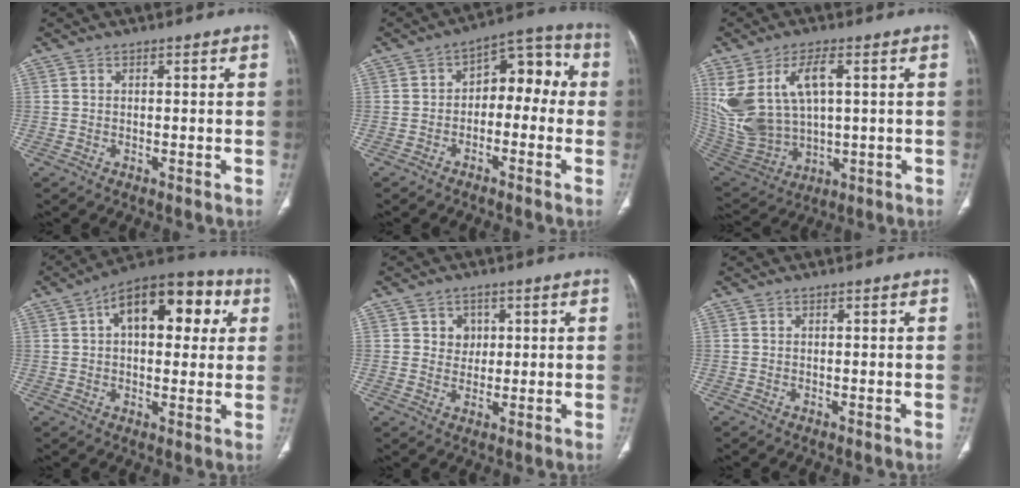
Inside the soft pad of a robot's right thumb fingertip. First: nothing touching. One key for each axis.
{"total": 9.8, "fx": -0.7, "fy": 6.4, "fz": 7.4, "tx": -0.057, "ty": 0.051, "tz": -0.025}
{"total": 16.9, "fx": 4.4, "fy": 9.3, "fz": 13.4, "tx": -0.281, "ty": -0.011, "tz": 0.111}
{"total": 18.0, "fx": 5.3, "fy": 9.7, "fz": 14.2, "tx": -0.161, "ty": 0.024, "tz": 0.069}
{"total": 3.7, "fx": 1.2, "fy": 3.3, "fz": 1.2, "tx": 0.005, "ty": -0.003, "tz": 0.017}
{"total": 0.0}